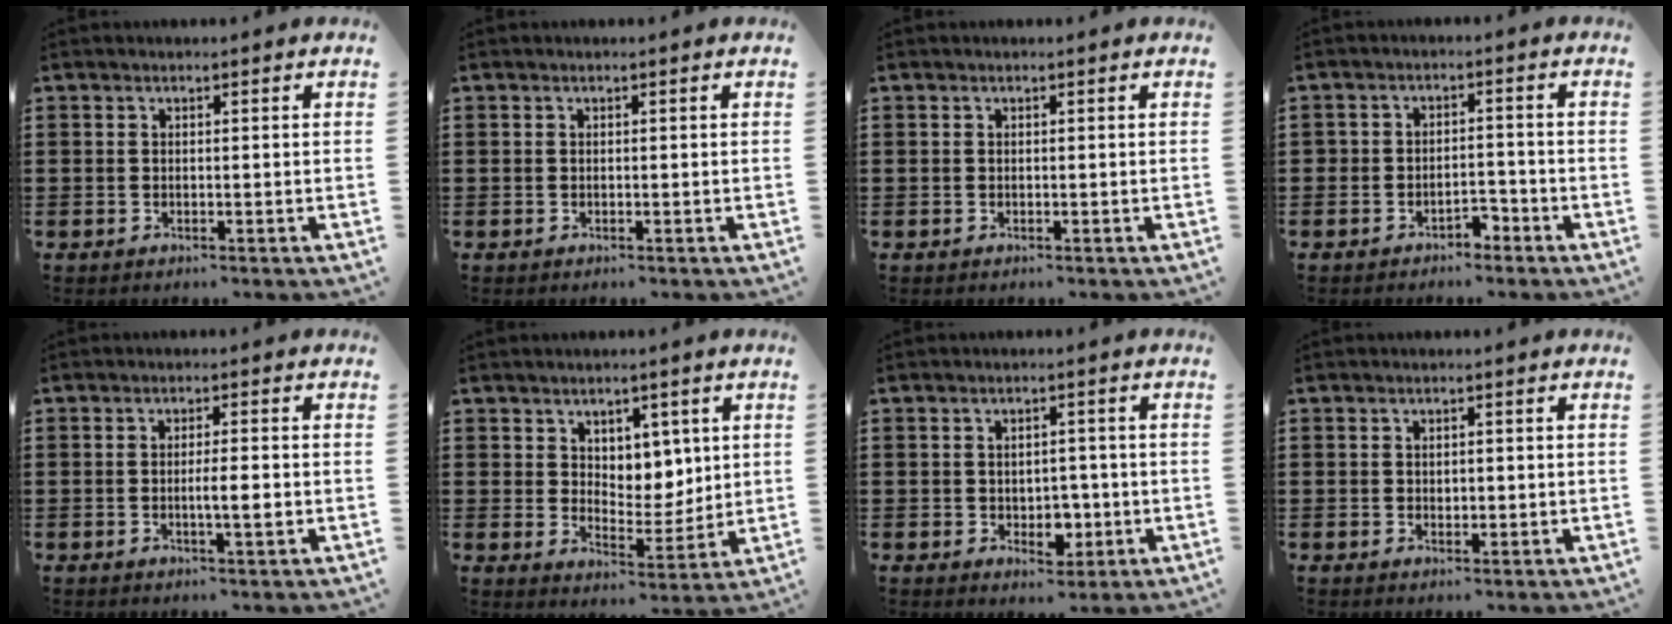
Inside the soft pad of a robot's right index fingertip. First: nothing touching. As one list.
[{"total": 0.0}, {"total": 0.0}, {"total": 2.8, "force": [-2.4, 1.4, 0.6], "torque": [-0.018, 0.007, -0.050]}, {"total": 3.3, "force": [-0.7, 0.4, 3.2], "torque": [-0.055, -0.002, -0.013]}, {"total": 5.1, "force": [3.3, 3.8, 1.1], "torque": [-0.026, -0.006, 0.056]}, {"total": 3.6, "force": [-0.7, 2.7, 2.3], "torque": [-0.041, 0.003, -0.016]}, {"total": 0.9, "force": [0.1, 0.7, 0.5], "torque": [-0.011, 0.005, 0.001]}]